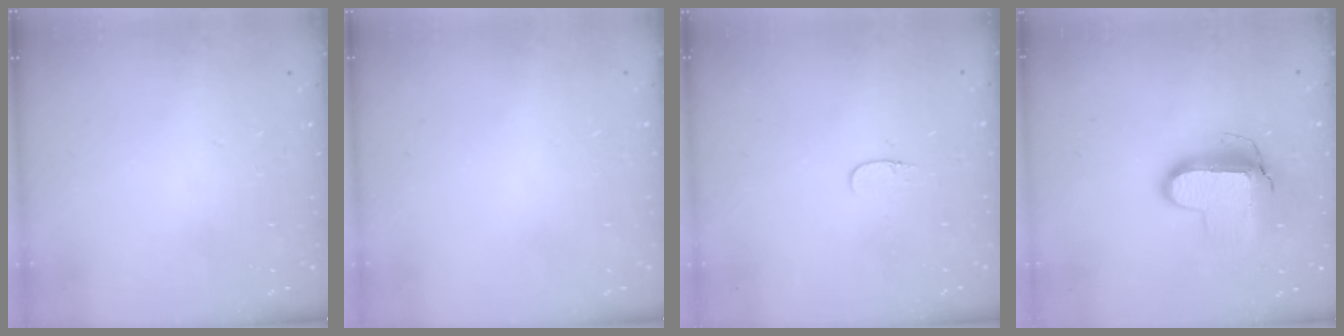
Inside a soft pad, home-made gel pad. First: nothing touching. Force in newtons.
{"total": 0.6, "press": 0.5, "slide": 0.2}
{"total": 3.4, "press": 3.3, "slide": 0.4}
{"total": 12.0, "press": 12.0, "slide": 0.7}